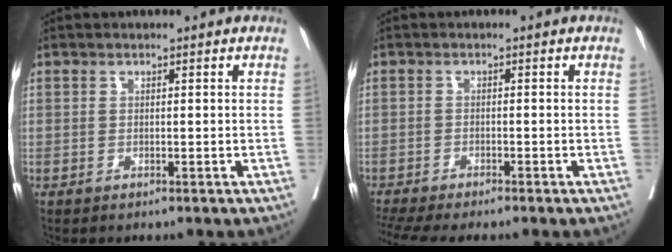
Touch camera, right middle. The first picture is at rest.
{"total": 7.6, "force": [-6.5, 0.3, 3.9], "torque": [-0.058, -0.010, -0.107]}